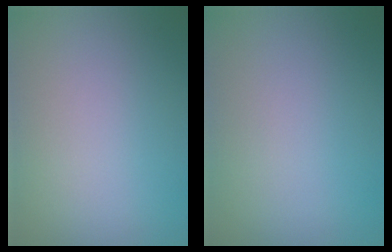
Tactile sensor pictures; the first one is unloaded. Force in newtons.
{"total": 0.0}